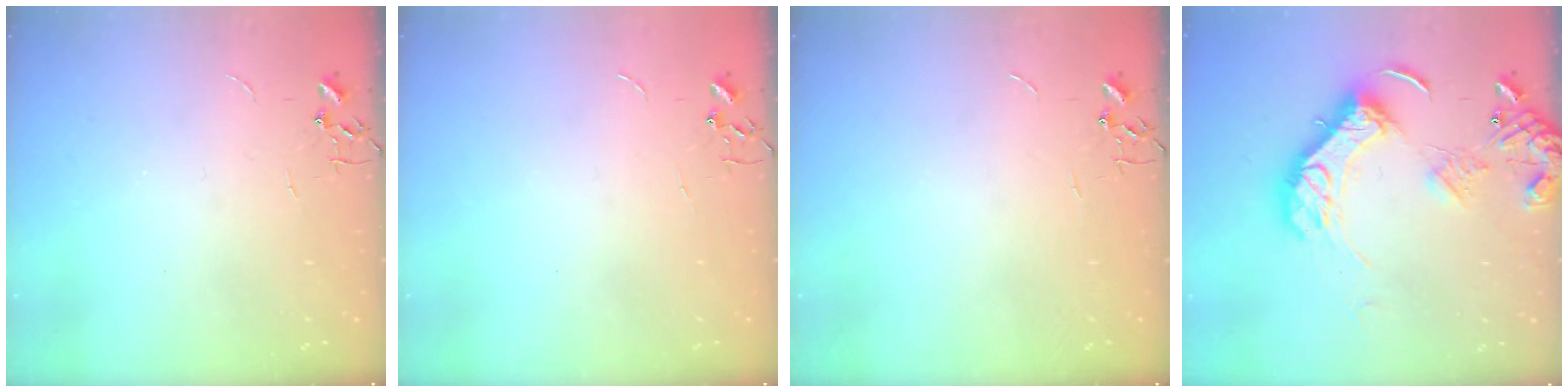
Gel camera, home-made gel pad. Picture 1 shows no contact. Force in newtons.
{"total": 0.0}
{"total": 0.0}
{"total": 18.3, "press": 18.2, "slide": 2.0}